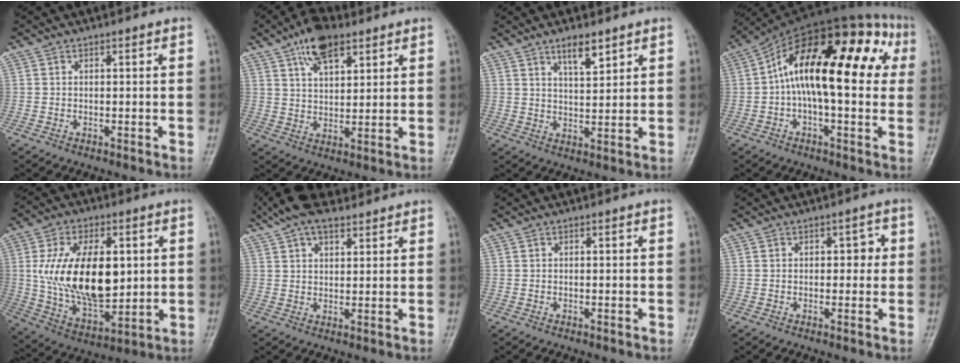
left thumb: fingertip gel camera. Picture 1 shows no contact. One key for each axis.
{"total": 9.4, "fx": 5.6, "fy": 4.6, "fz": 6.0, "tx": -0.084, "ty": -0.019, "tz": 0.096}
{"total": 5.3, "fx": 3.7, "fy": 1.6, "fz": 3.4, "tx": -0.047, "ty": -0.027, "tz": 0.063}
{"total": 23.1, "fx": 3.2, "fy": 10.2, "fz": 20.5, "tx": -0.297, "ty": 0.054, "tz": 0.037}
{"total": 19.9, "fx": 2.4, "fy": 11.4, "fz": 16.1, "tx": -0.259, "ty": -0.018, "tz": 0.054}
{"total": 9.4, "fx": 7.1, "fy": 4.1, "fz": 4.5, "tx": -0.064, "ty": -0.001, "tz": 0.126}
{"total": 0.0}
{"total": 2.7, "fx": 0.5, "fy": 1.9, "fz": 1.9, "tx": 0.002, "ty": 0.003, "tz": -0.001}